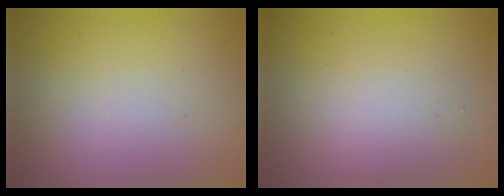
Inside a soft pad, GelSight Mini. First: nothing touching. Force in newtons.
{"total": 2.9, "press": 2.9, "slide": 0.2}